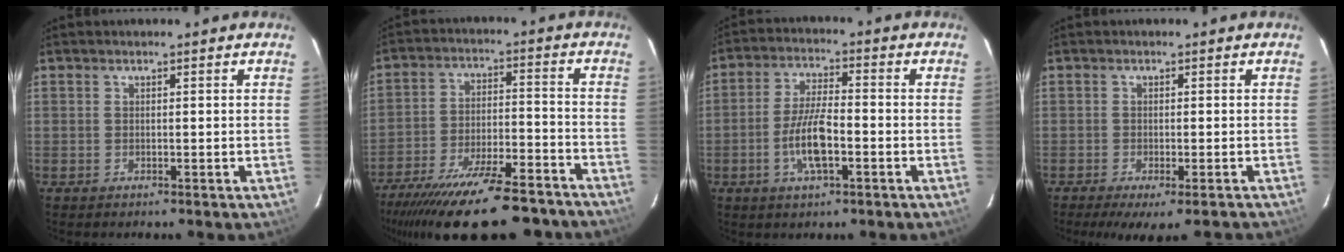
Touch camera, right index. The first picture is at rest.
{"total": 25.0, "force": [-20.8, 6.2, 12.5], "torque": [-0.232, -0.033, -0.300]}
{"total": 8.3, "force": [-2.8, 2.5, 7.4], "torque": [-0.151, 0.002, -0.054]}
{"total": 8.0, "force": [-6.5, 1.3, 4.5], "torque": [-0.084, -0.023, -0.092]}